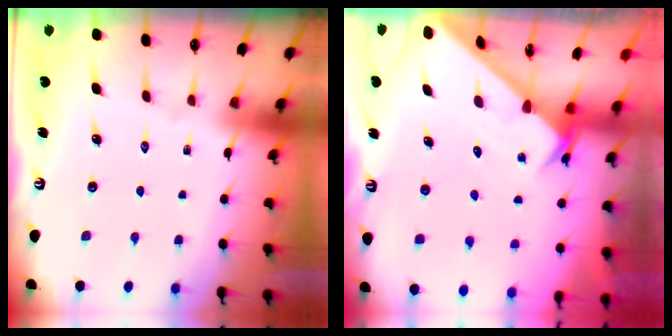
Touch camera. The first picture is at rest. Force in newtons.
{"total": 2.2, "press": 2.2, "slide": 0.1}